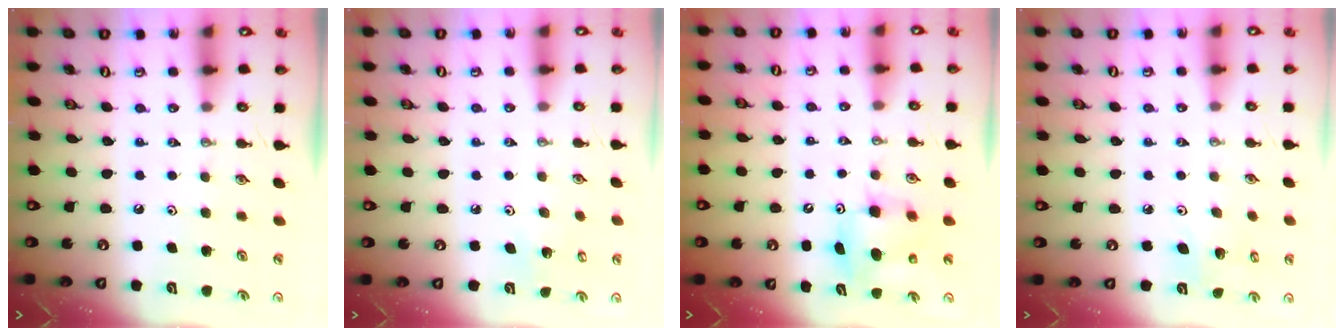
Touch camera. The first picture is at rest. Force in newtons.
{"total": 2.8, "press": 2.8, "slide": 0.2}
{"total": 7.7, "press": 7.7, "slide": 0.4}
{"total": 4.7, "press": 4.5, "slide": 1.6}